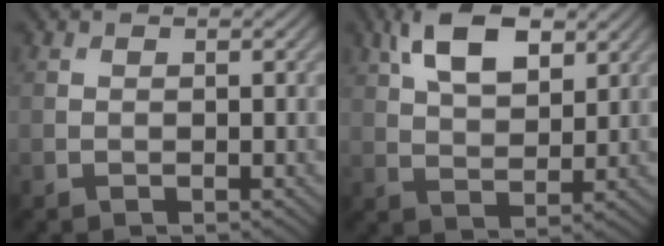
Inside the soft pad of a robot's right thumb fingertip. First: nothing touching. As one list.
[{"total": 9.0, "force": [4.5, 4.4, 6.4], "torque": [-0.132, 0.012, 0.084]}]